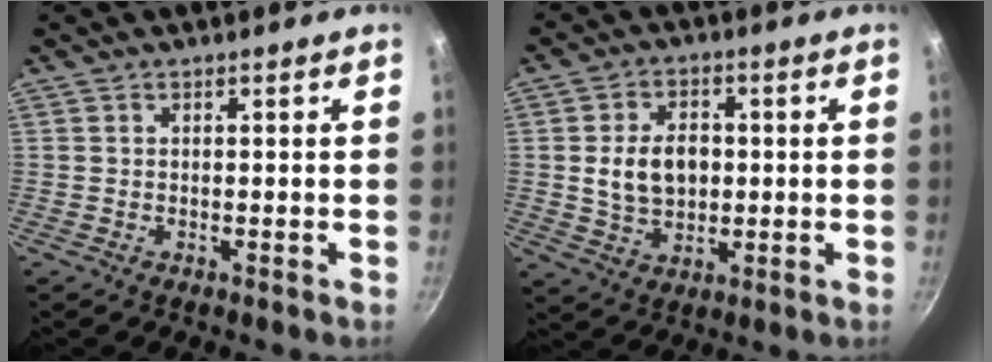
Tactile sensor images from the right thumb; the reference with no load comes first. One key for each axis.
{"total": 9.4, "fx": 0.5, "fy": 6.7, "fz": 6.6, "tx": -0.093, "ty": 0.003, "tz": 0.010}